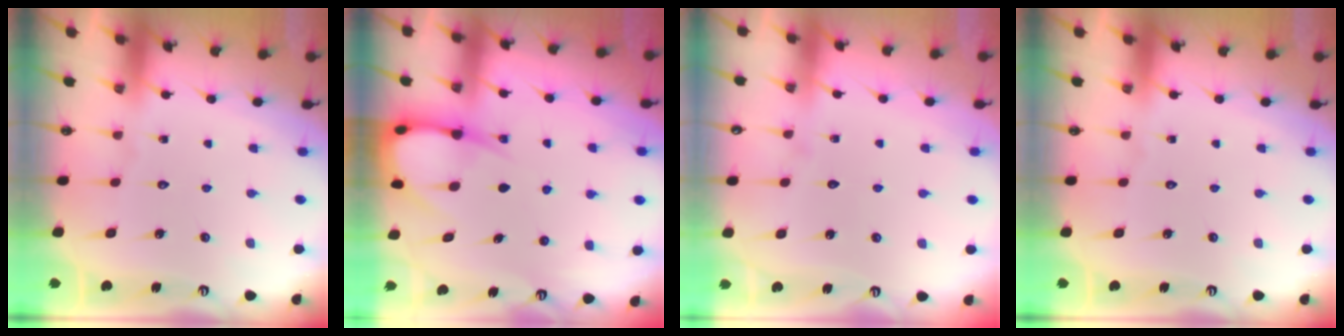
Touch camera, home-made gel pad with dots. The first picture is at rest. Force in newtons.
{"total": 8.2, "press": 8.2, "slide": 0.9}
{"total": 2.1, "press": 2.1, "slide": 0.2}
{"total": 0.0}